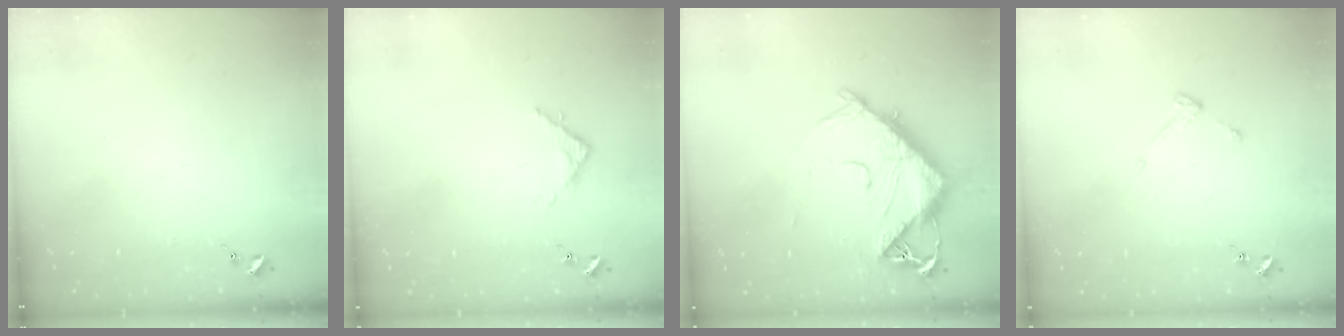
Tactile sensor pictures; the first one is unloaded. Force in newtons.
{"total": 2.8, "press": 2.8, "slide": 0.4}
{"total": 13.6, "press": 13.5, "slide": 1.4}
{"total": 2.9, "press": 2.9, "slide": 0.5}